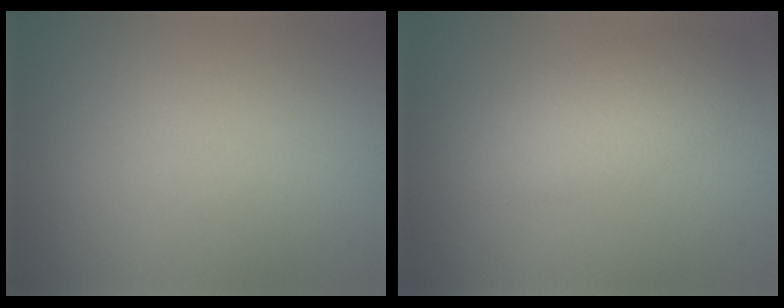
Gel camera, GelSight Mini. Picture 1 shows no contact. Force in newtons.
{"total": 4.1, "press": 4.1, "slide": 0.2}